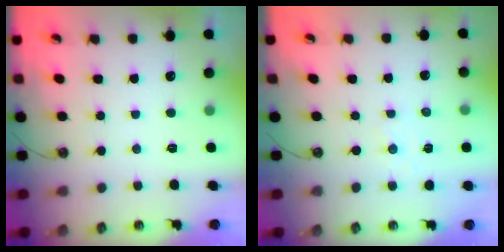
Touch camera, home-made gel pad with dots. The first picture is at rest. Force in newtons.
{"total": 1.4, "press": 1.4, "slide": 0.4}